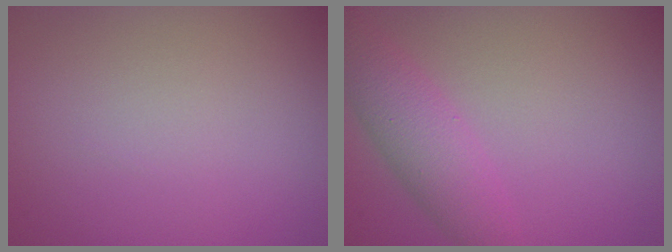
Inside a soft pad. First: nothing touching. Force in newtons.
{"total": 3.6, "press": 3.6, "slide": 0.0}